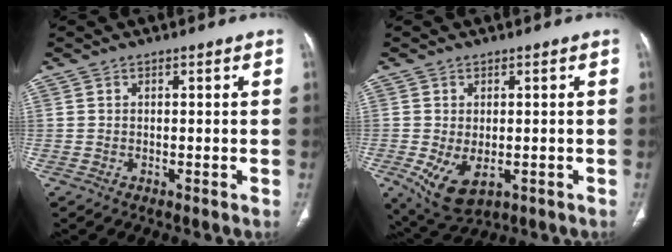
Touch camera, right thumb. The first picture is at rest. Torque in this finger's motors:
{"motor_torque": [-0.39, 0.61, 0.89, -0.04, 0.24]}